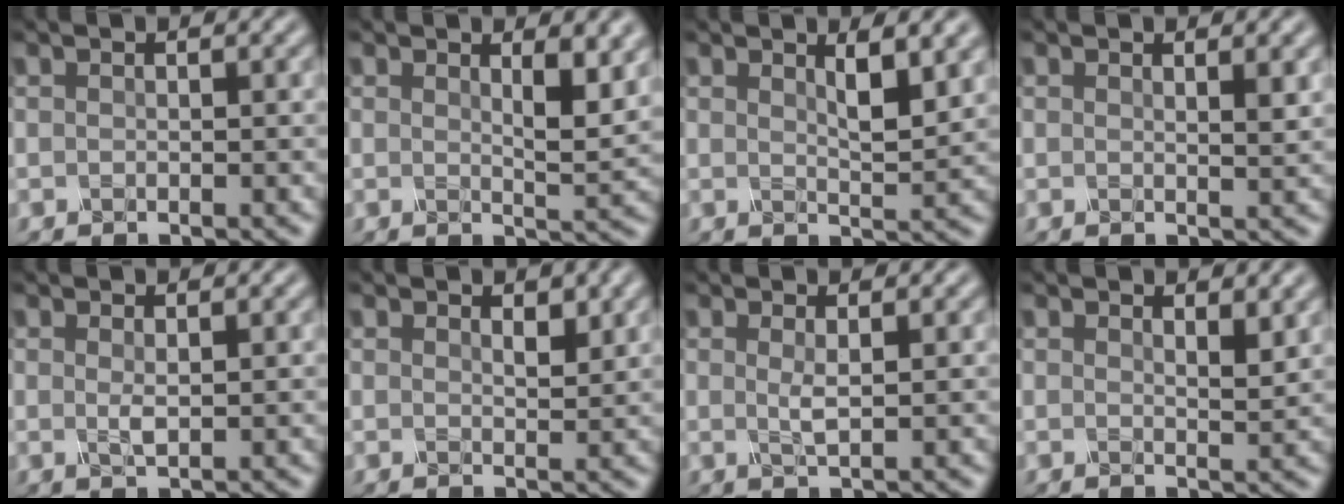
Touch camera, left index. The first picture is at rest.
{"total": 3.4, "force": [1.6, 0.9, 2.8], "torque": [-0.040, -0.010, 0.026]}
{"total": 2.9, "force": [1.4, 0.7, 2.5], "torque": [-0.035, -0.006, 0.024]}
{"total": 1.4, "force": [0.8, 0.4, 1.0], "torque": [-0.007, -0.003, 0.010]}
{"total": 0.8, "force": [0.2, 0.2, 0.8], "torque": [-0.018, -0.004, 0.005]}
{"total": 1.3, "force": [0.9, 0.5, 0.8], "torque": [-0.014, -0.005, 0.017]}
{"total": 1.1, "force": [0.2, 0.2, 1.1], "torque": [-0.024, -0.006, 0.005]}
{"total": 1.9, "force": [1.5, 0.5, 1.1], "torque": [-0.012, -0.006, 0.025]}